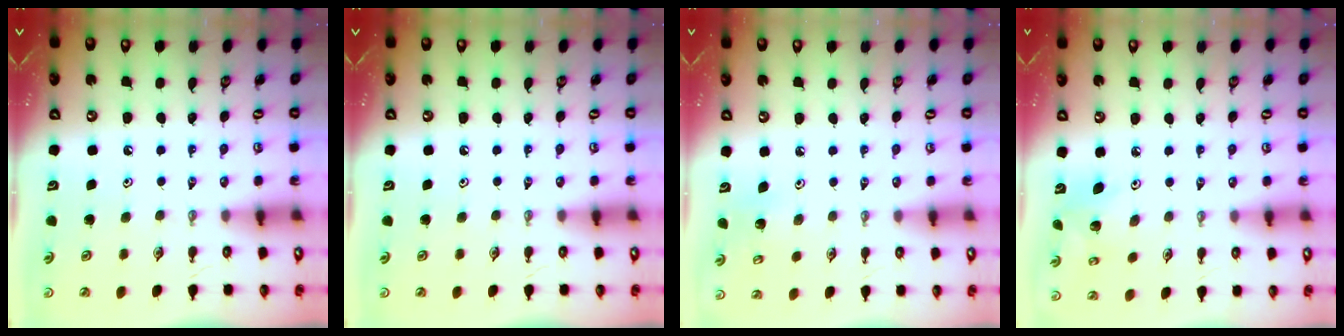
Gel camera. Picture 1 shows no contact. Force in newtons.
{"total": 0.0}
{"total": 6.1, "press": 6.1, "slide": 0.6}
{"total": 4.6, "press": 4.6, "slide": 0.1}